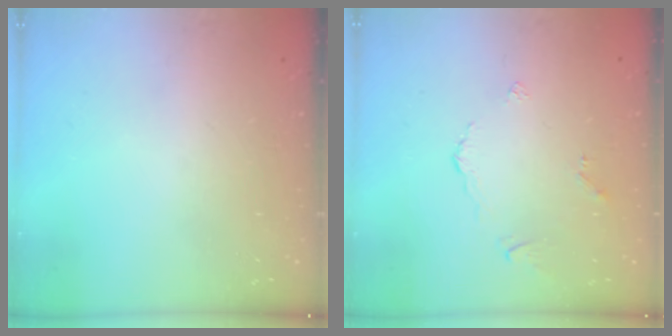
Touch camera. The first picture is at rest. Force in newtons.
{"total": 2.6, "press": 2.6, "slide": 0.6}